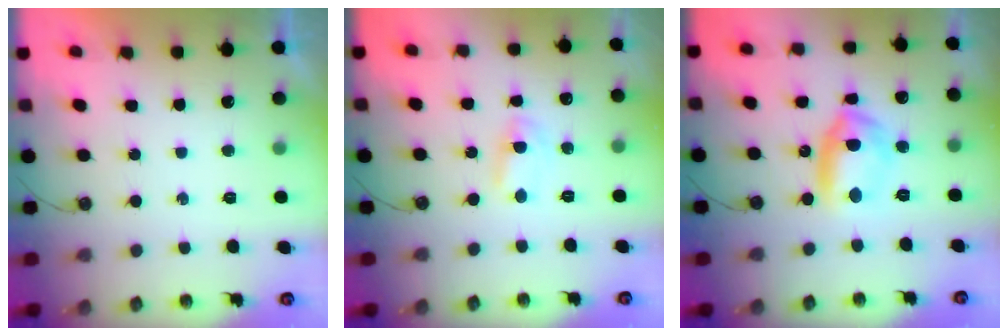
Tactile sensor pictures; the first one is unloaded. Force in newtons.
{"total": 2.9, "press": 2.9, "slide": 0.4}
{"total": 10.3, "press": 10.2, "slide": 1.4}